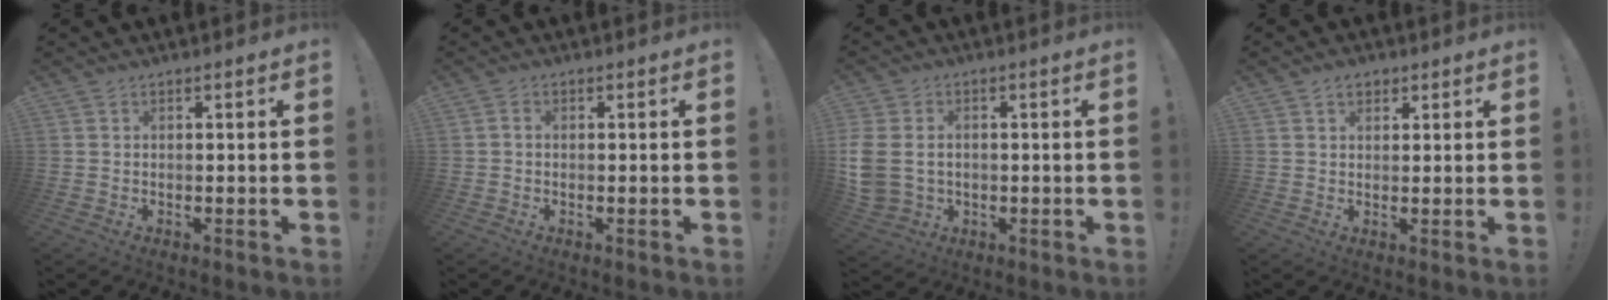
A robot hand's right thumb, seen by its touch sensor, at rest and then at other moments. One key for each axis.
{"total": 0.7, "fx": -0.4, "fy": 0.4, "fz": 0.4, "tx": -0.010, "ty": 0.003, "tz": -0.007}
{"total": 9.8, "fx": 0.6, "fy": 8.1, "fz": 5.6, "tx": -0.112, "ty": -0.006, "tz": 0.014}
{"total": 3.5, "fx": 2.0, "fy": 2.4, "fz": 1.6, "tx": -0.016, "ty": -0.007, "tz": 0.034}